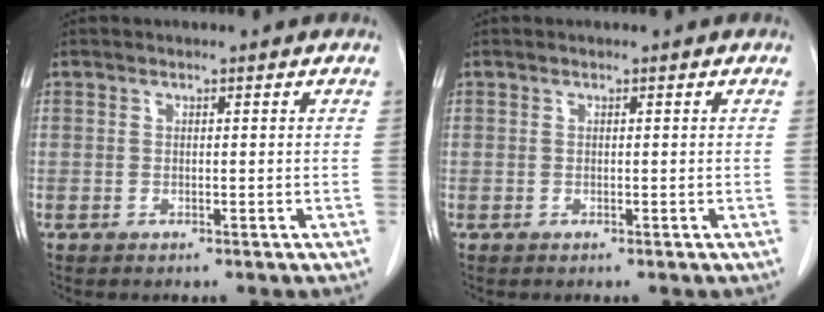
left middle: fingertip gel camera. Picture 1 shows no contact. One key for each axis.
{"total": 0.0}